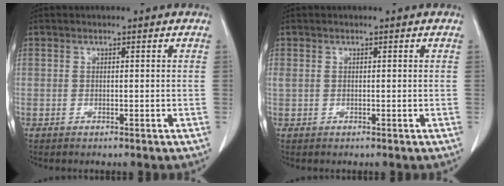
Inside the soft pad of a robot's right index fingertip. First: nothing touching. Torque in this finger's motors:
{"motor_torque": [0.52, 0.19, 0.38, 0.10]}